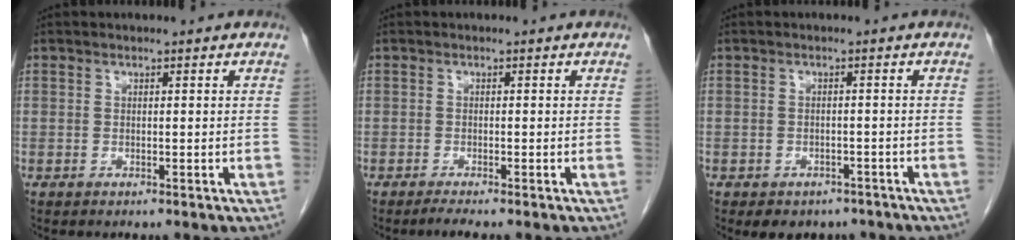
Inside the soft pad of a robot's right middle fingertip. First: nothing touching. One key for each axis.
{"total": 1.4, "fx": -1.1, "fy": -0.3, "fz": 0.7, "tx": -0.019, "ty": -0.003, "tz": -0.023}
{"total": 5.6, "fx": -4.4, "fy": 3.2, "fz": 1.3, "tx": -0.006, "ty": 0.011, "tz": -0.053}